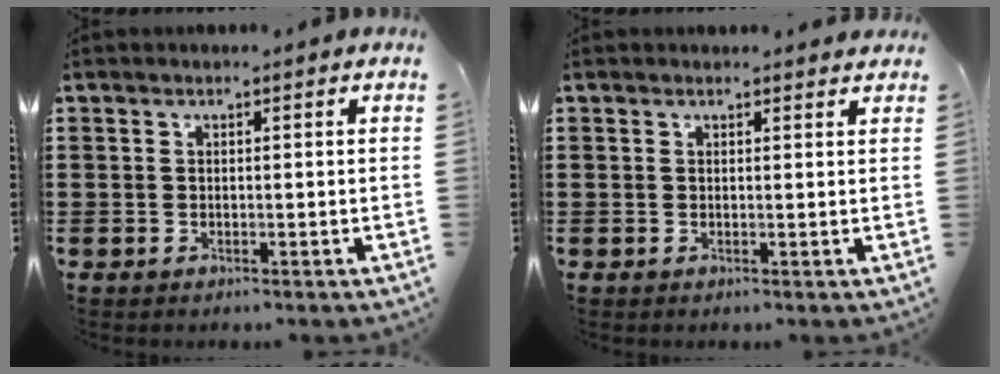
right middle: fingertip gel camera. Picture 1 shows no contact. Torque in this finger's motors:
{"motor_torque": [-0.06, 0.08, -0.01, -0.01]}